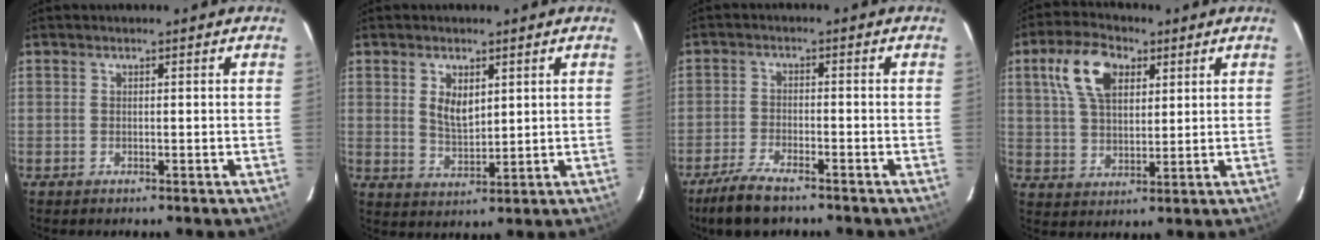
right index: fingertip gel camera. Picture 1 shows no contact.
{"total": 5.3, "force": [1.9, 2.8, 4.0], "torque": [-0.071, -0.001, 0.040]}
{"total": 7.7, "force": [-6.0, 2.0, 4.3], "torque": [-0.113, -0.014, -0.114]}
{"total": 11.1, "force": [4.8, 6.3, 7.9], "torque": [-0.152, 0.031, 0.091]}